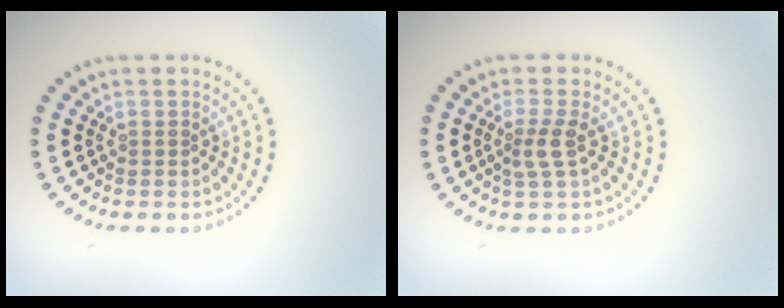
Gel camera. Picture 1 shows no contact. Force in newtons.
{"total": 2.1, "press": 1.6, "slide": 1.3}